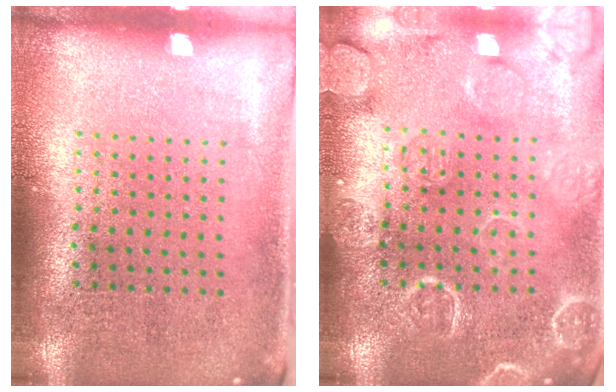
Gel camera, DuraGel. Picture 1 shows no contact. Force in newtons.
{"total": 4.5, "press": 4.4, "slide": 0.7}